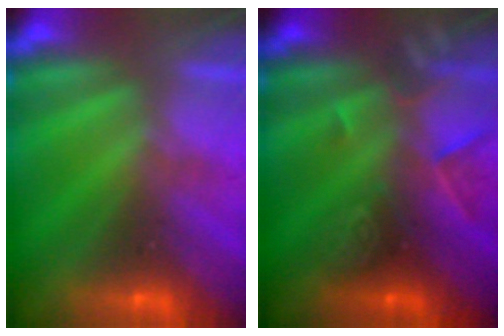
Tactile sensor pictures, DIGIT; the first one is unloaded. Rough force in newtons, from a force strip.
{"total": 2.4}